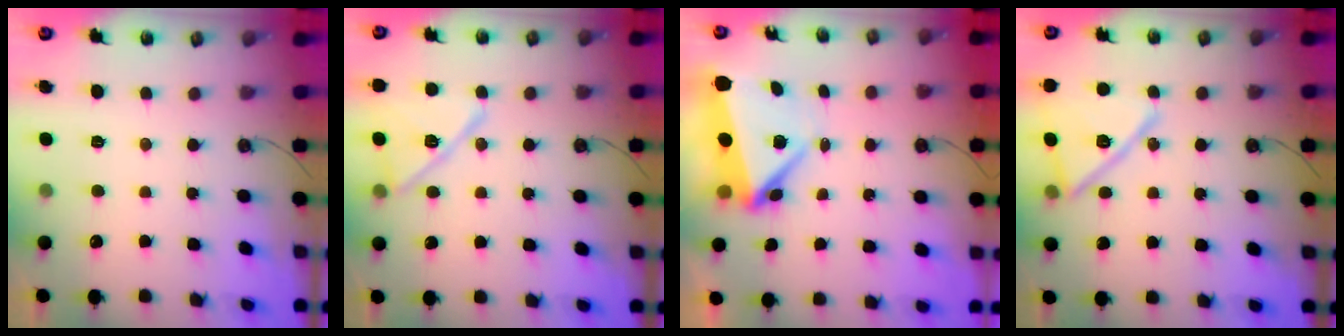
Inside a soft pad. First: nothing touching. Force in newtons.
{"total": 13.6, "press": 13.6, "slide": 0.6}
{"total": 6.4, "press": 6.1, "slide": 1.9}
{"total": 17.0, "press": 16.9, "slide": 1.9}